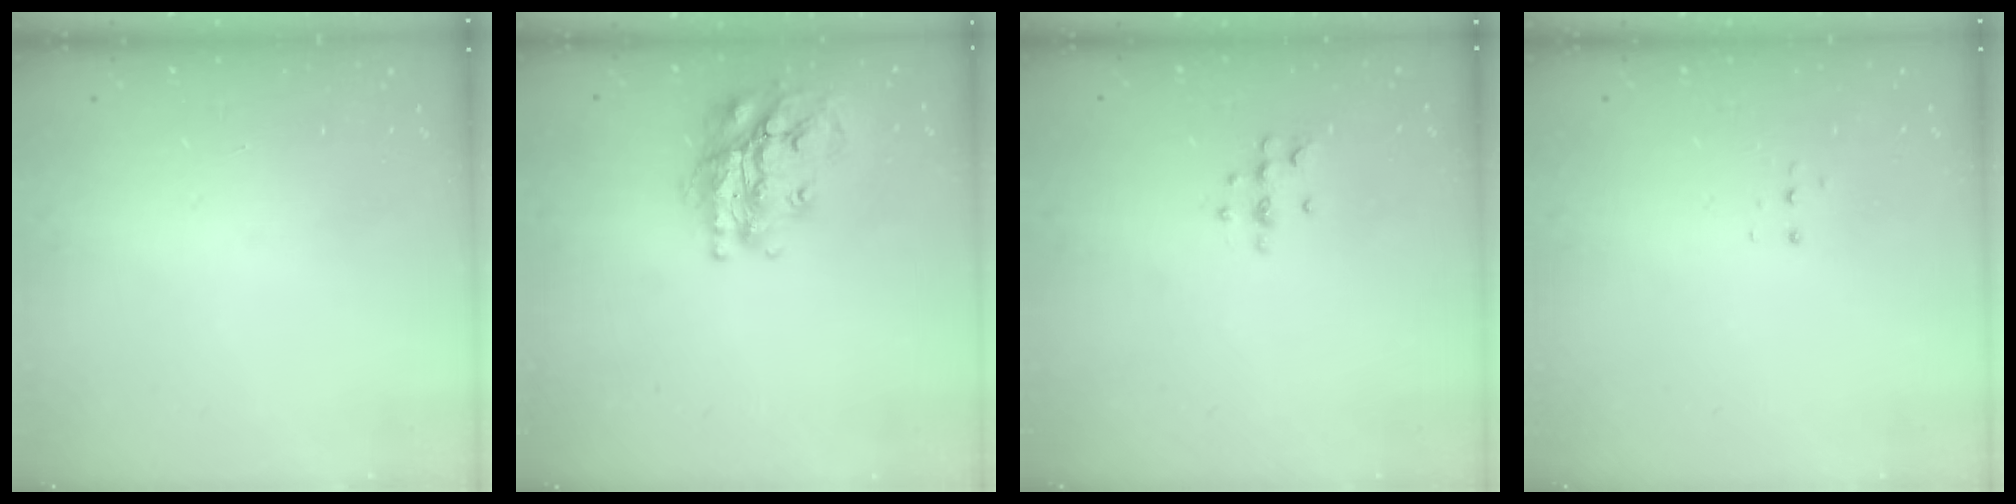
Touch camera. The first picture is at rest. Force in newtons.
{"total": 20.3, "press": 20.3, "slide": 1.6}
{"total": 6.5, "press": 6.4, "slide": 1.2}
{"total": 3.3, "press": 3.2, "slide": 0.6}